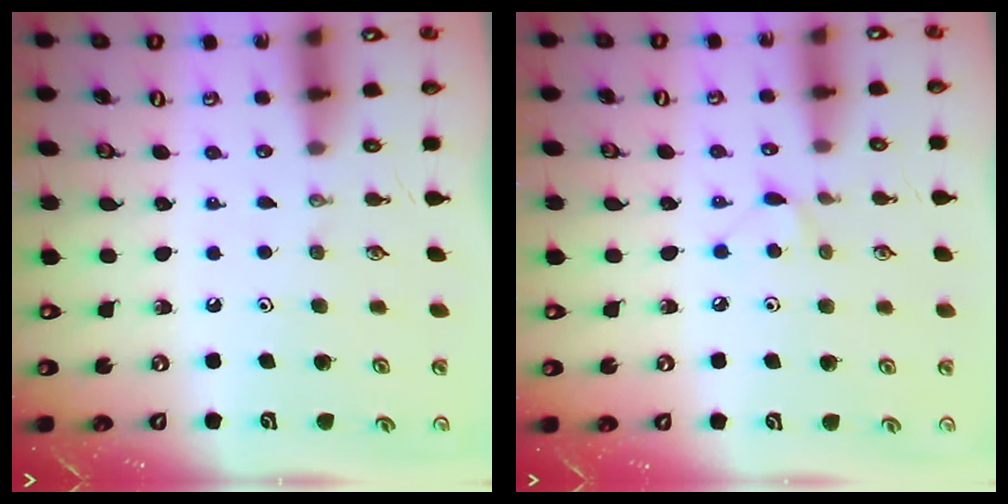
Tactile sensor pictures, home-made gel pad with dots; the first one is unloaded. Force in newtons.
{"total": 4.7, "press": 4.6, "slide": 0.5}